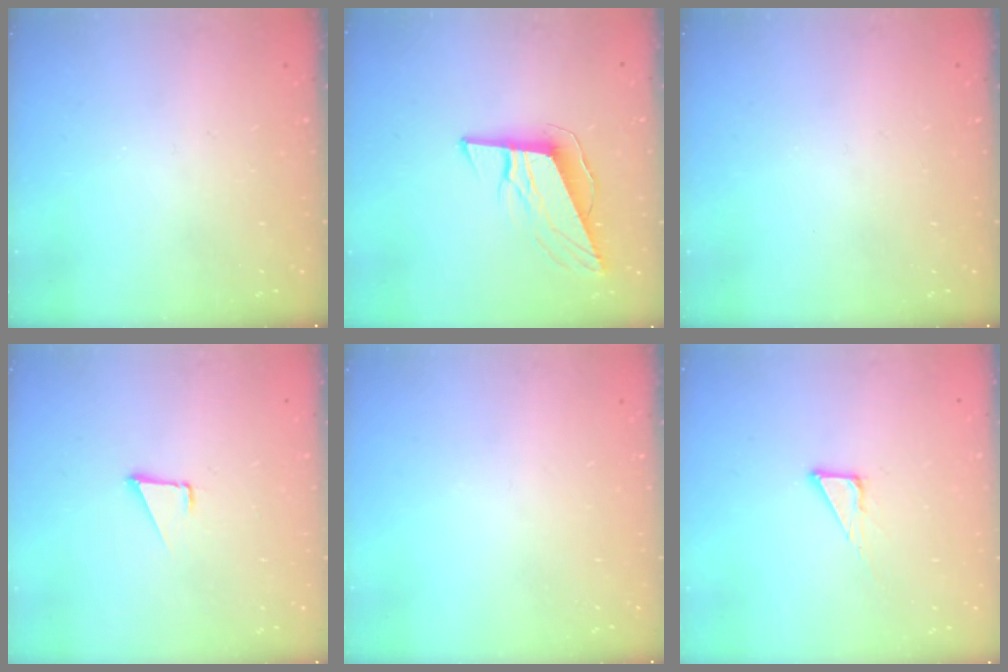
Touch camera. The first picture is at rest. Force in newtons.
{"total": 10.8, "press": 10.3, "slide": 3.1}
{"total": 0.0}
{"total": 1.6, "press": 1.5, "slide": 0.1}
{"total": 0.0}
{"total": 3.3, "press": 3.3, "slide": 0.2}